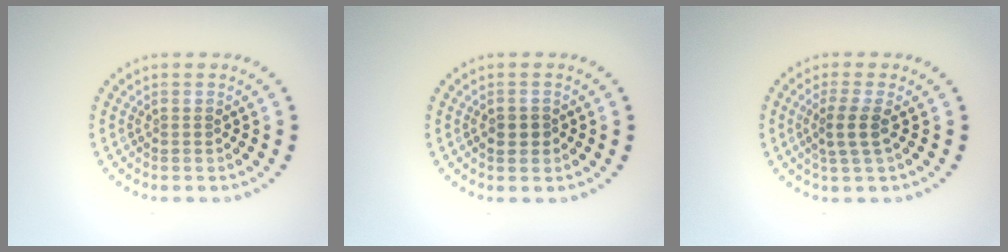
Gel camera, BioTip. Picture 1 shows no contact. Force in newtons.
{"total": 1.6, "press": 1.6, "slide": 0.3}
{"total": 2.3, "press": 1.8, "slide": 1.3}